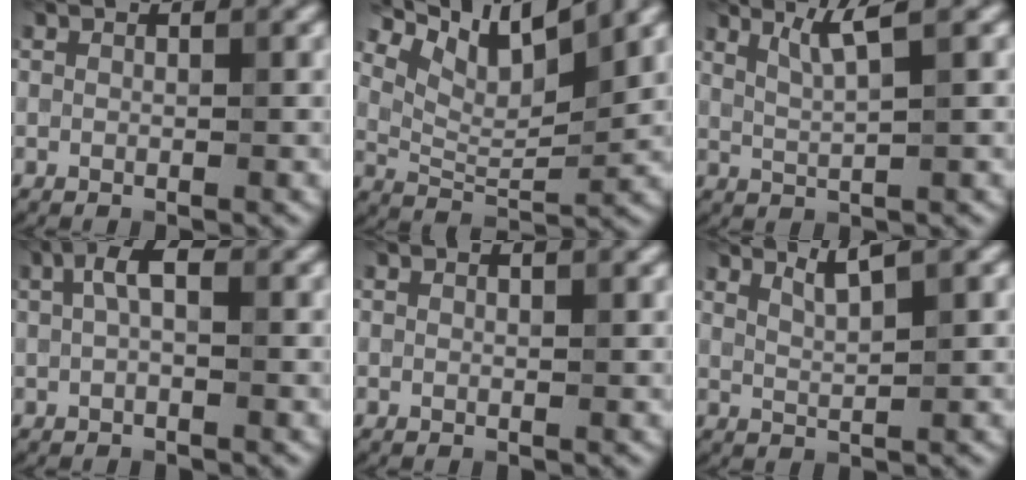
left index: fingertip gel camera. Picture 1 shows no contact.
{"total": 7.7, "force": [4.8, 2.8, 5.2], "torque": [-0.093, 0.004, 0.087]}
{"total": 2.7, "force": [1.6, 0.3, 2.2], "torque": [-0.038, -0.001, 0.033]}
{"total": 2.5, "force": [0.5, 0.9, 2.3], "torque": [-0.044, 0.009, 0.004]}
{"total": 0.6, "force": [0.5, 0.1, 0.3], "torque": [-0.002, 0.002, 0.009]}
{"total": 2.3, "force": [1.7, 0.4, 1.6], "torque": [-0.022, 0.003, 0.032]}